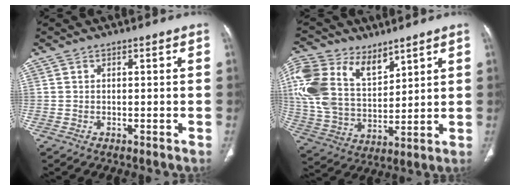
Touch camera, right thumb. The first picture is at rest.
{"total": 20.5, "force": [10.3, 12.7, 12.3], "torque": [-0.265, -0.019, 0.207]}